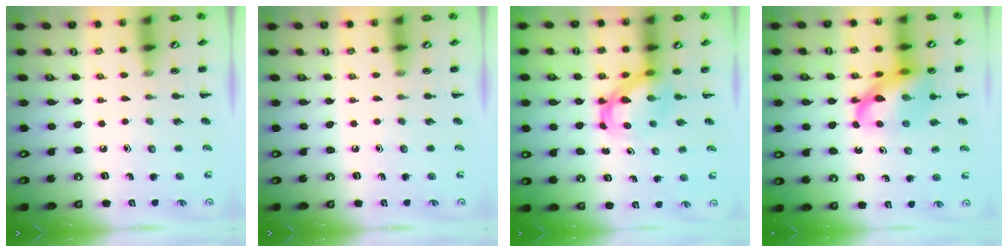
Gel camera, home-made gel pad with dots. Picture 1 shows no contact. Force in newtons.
{"total": 0.0}
{"total": 5.2, "press": 5.0, "slide": 1.3}
{"total": 16.0, "press": 15.4, "slide": 4.1}